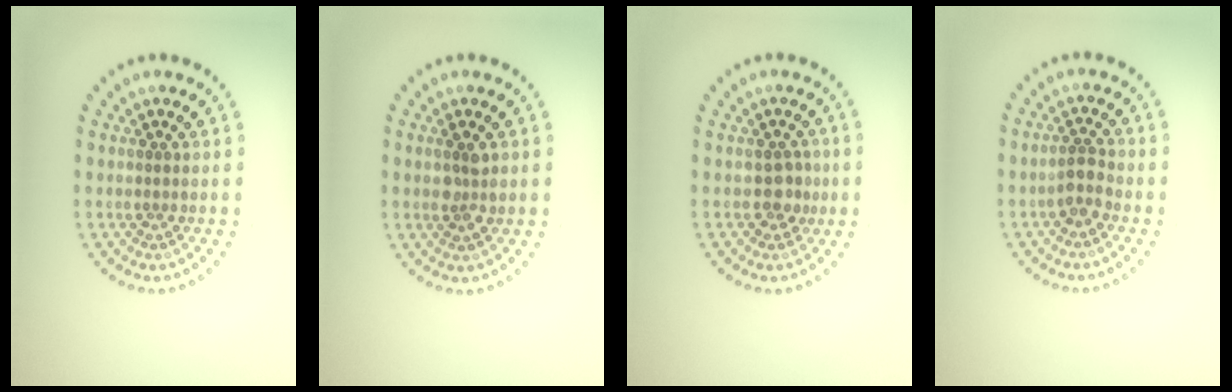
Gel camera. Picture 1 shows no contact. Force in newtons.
{"total": 1.7, "press": 1.6, "slide": 0.4}
{"total": 1.6, "press": 1.4, "slide": 0.7}
{"total": 1.8, "press": 1.5, "slide": 1.0}